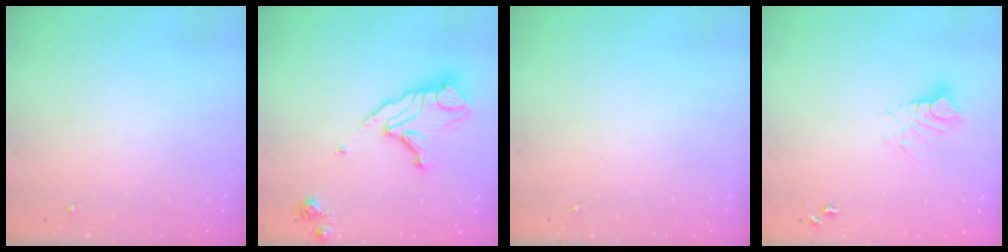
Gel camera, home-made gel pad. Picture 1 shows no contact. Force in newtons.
{"total": 14.9, "press": 14.8, "slide": 1.5}
{"total": 0.0}
{"total": 7.7, "press": 7.7, "slide": 0.7}